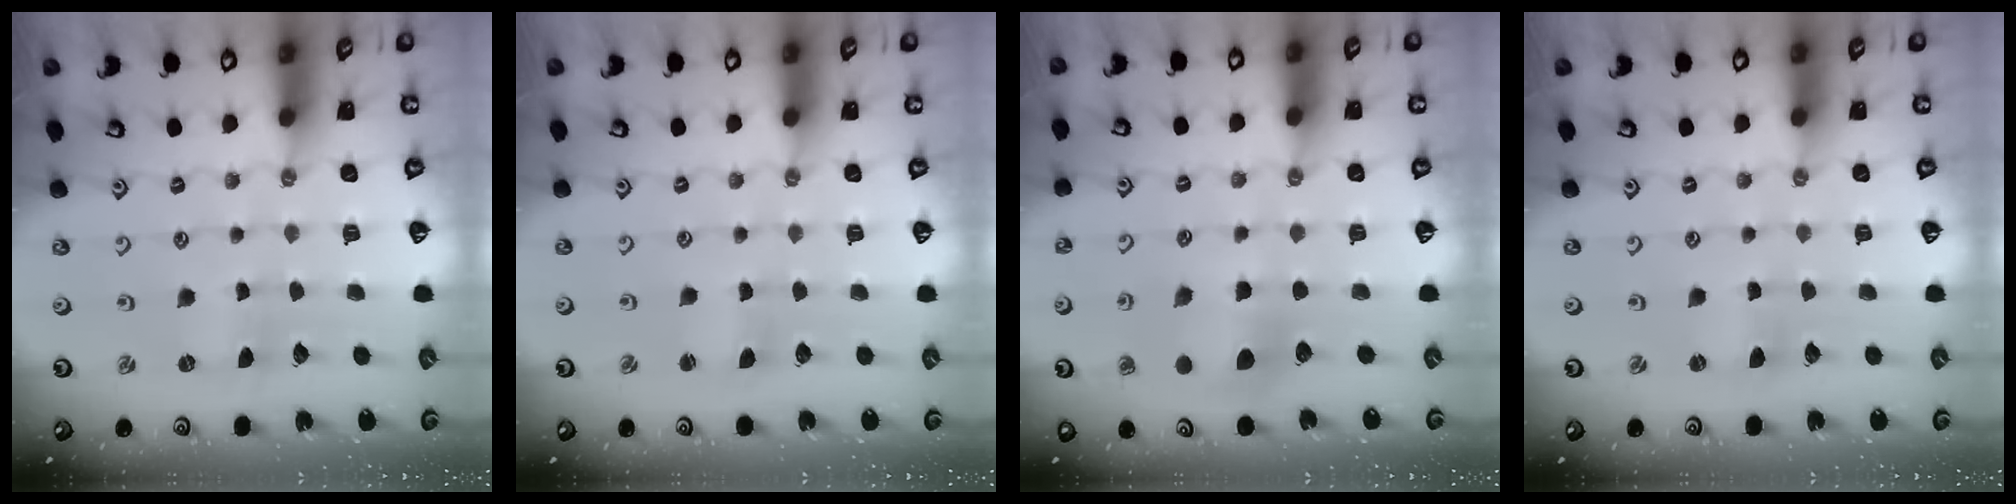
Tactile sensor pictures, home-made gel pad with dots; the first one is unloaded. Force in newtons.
{"total": 1.5, "press": 1.5, "slide": 0.3}
{"total": 6.1, "press": 6.1, "slide": 0.6}
{"total": 0.0}